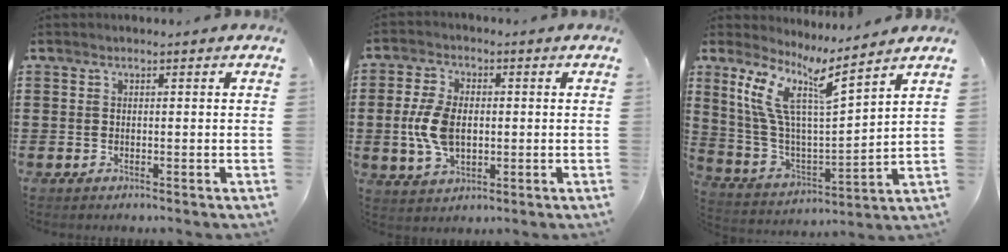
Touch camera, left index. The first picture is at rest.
{"total": 7.7, "force": [-0.3, 4.7, 6.1], "torque": [-0.150, 0.003, -0.012]}
{"total": 10.3, "force": [6.7, 2.0, 7.5], "torque": [-0.177, -0.041, 0.113]}